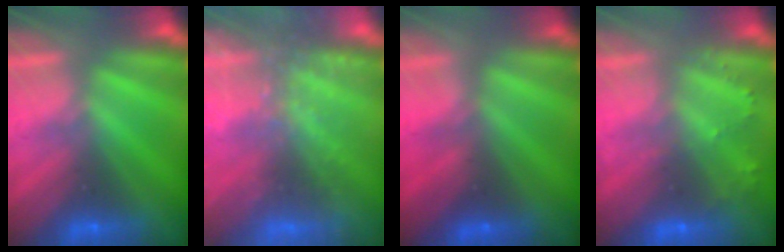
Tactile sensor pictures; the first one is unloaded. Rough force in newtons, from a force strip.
{"total": 7.7}
{"total": 2.0}
{"total": 2.2}